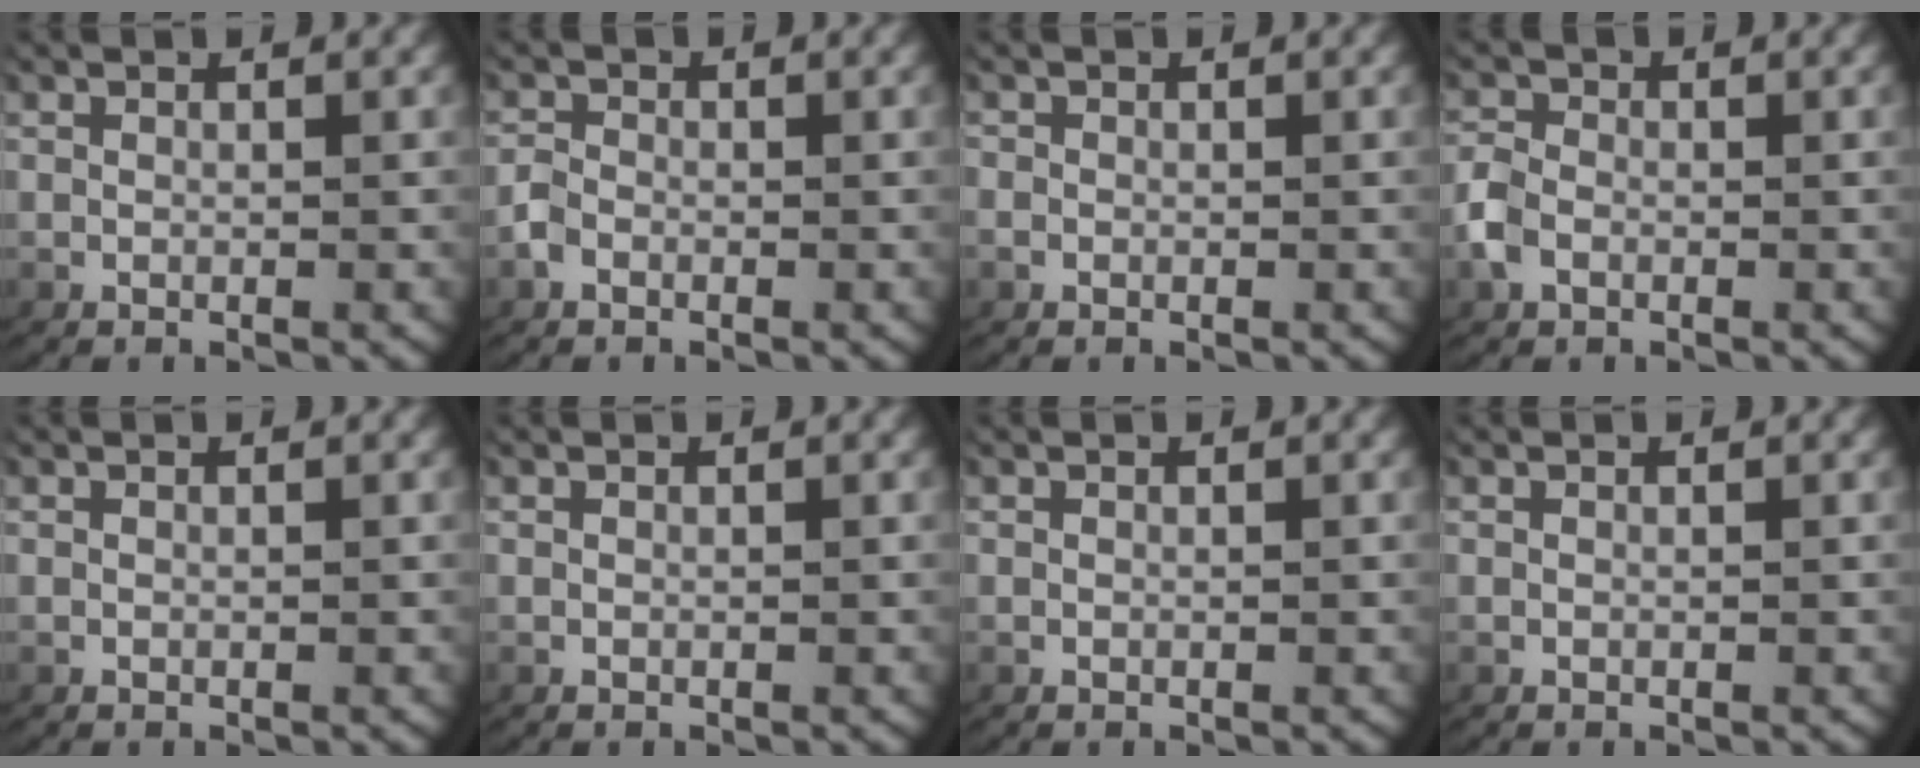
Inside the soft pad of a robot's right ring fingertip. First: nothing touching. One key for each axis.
{"total": 1.3, "fx": -0.7, "fy": 0.9, "fz": 0.5, "tx": -0.019, "ty": -0.003, "tz": -0.015}
{"total": 1.0, "fx": -0.3, "fy": 1.0, "fz": 0.2, "tx": -0.012, "ty": -0.004, "tz": -0.004}
{"total": 2.2, "fx": -0.7, "fy": 1.7, "fz": 1.1, "tx": -0.036, "ty": -0.001, "tz": -0.015}
{"total": 0.0}
{"total": 0.0}
{"total": 0.0}
{"total": 0.0}